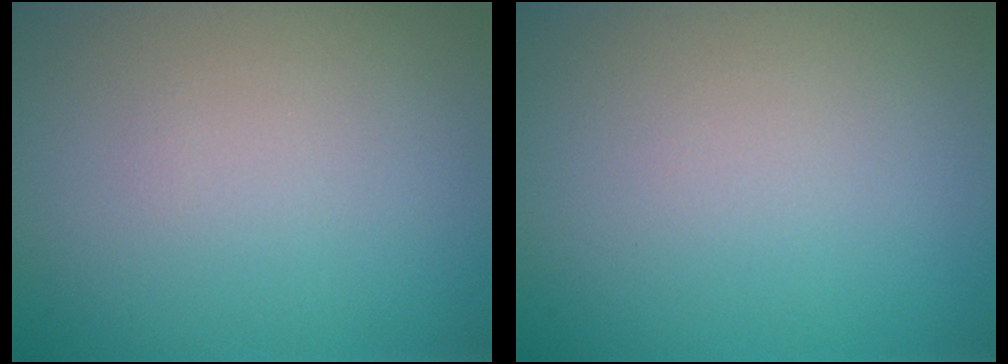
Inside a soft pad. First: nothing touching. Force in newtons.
{"total": 0.0}